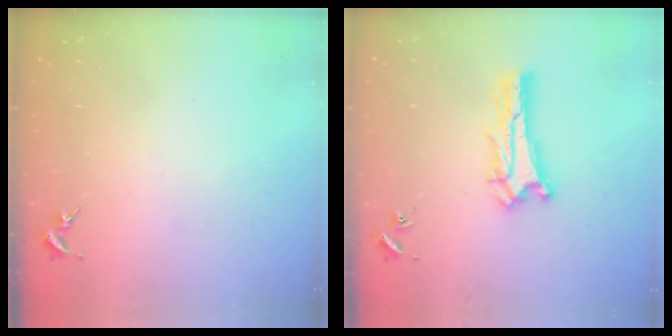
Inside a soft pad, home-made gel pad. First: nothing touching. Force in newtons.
{"total": 1.4, "press": 1.4, "slide": 0.2}